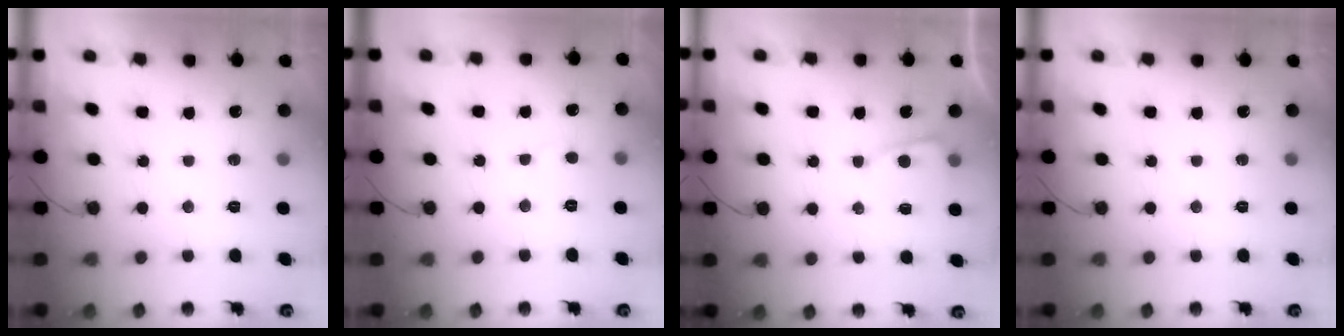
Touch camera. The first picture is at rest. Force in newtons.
{"total": 3.4, "press": 3.4, "slide": 0.4}
{"total": 2.6, "press": 2.6, "slide": 0.2}
{"total": 0.0}